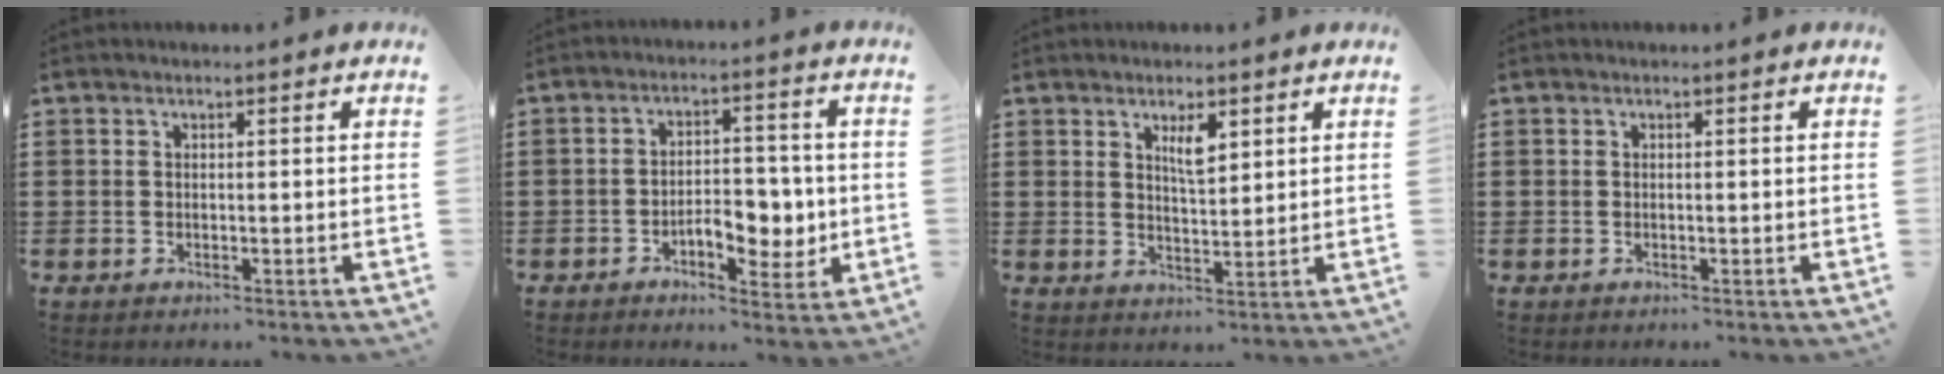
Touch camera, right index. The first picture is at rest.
{"total": 6.7, "force": [-1.8, 3.6, 5.3], "torque": [-0.067, 0.002, -0.036]}
{"total": 3.5, "force": [1.9, 1.1, 2.8], "torque": [-0.043, -0.002, 0.029]}
{"total": 0.0}